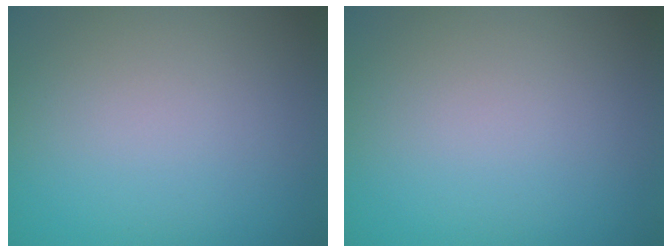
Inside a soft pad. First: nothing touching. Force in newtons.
{"total": 0.0}